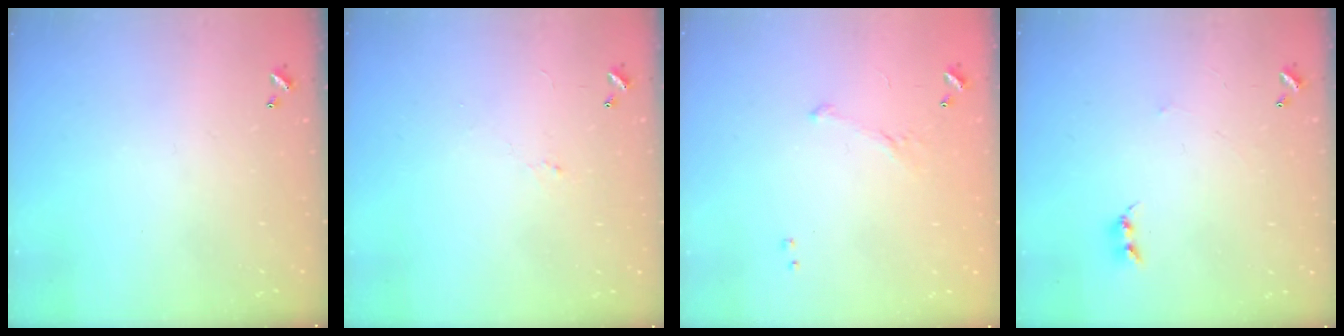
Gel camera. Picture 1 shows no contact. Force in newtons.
{"total": 0.7, "press": 0.4, "slide": 0.6}
{"total": 5.4, "press": 5.3, "slide": 1.0}
{"total": 2.4, "press": 2.4, "slide": 0.4}